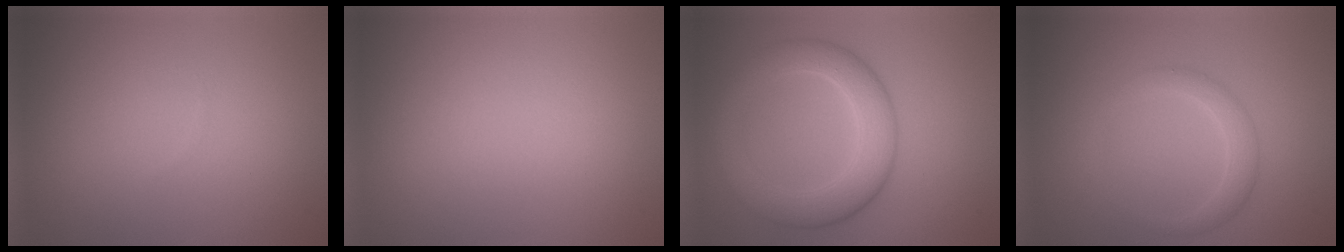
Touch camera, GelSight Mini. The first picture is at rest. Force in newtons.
{"total": 0.0}
{"total": 5.9, "press": 5.9, "slide": 0.1}
{"total": 2.2, "press": 2.2, "slide": 0.2}